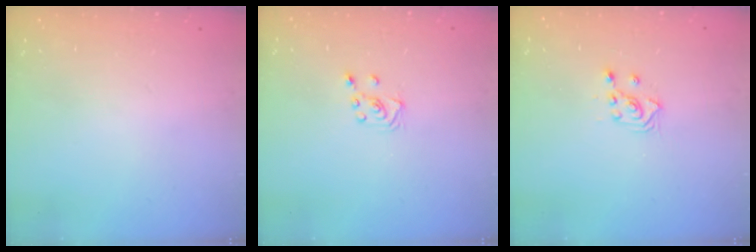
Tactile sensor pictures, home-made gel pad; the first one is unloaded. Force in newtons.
{"total": 3.0, "press": 3.0, "slide": 0.3}
{"total": 2.7, "press": 2.7, "slide": 0.2}